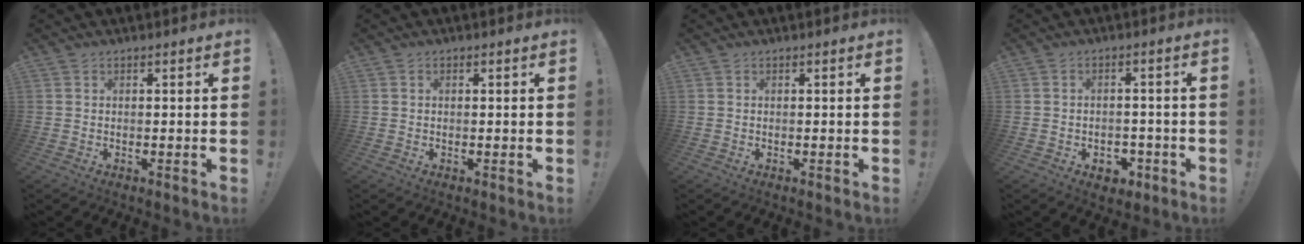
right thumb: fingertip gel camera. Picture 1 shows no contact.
{"total": 0.0}
{"total": 0.0}
{"total": 4.6, "force": [-1.8, 3.8, 2.0], "torque": [-0.013, 0.013, -0.028]}